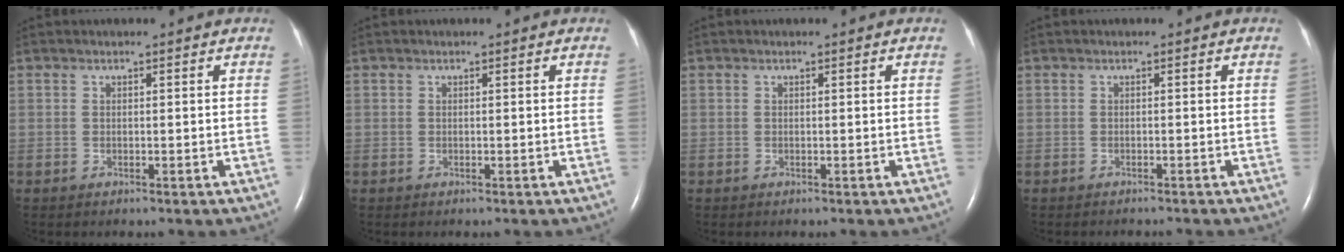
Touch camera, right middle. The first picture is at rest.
{"total": 0.0}
{"total": 0.0}
{"total": 2.3, "force": [-2.2, 0.1, 0.5], "torque": [-0.008, -0.004, -0.026]}